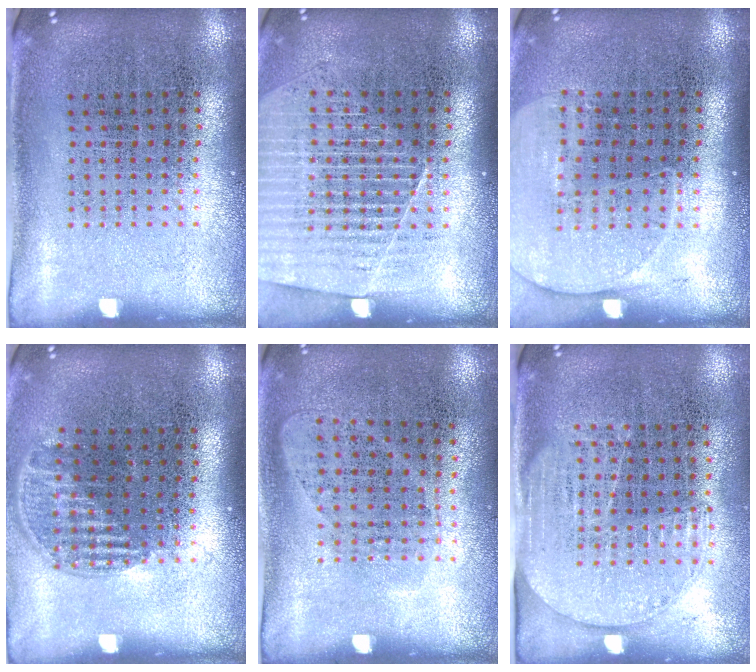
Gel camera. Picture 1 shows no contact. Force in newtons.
{"total": 1.3, "press": 1.3, "slide": 0.3}
{"total": 1.4, "press": 1.3, "slide": 0.6}
{"total": 1.1, "press": 1.0, "slide": 0.5}
{"total": 1.0, "press": 0.8, "slide": 0.5}
{"total": 1.5, "press": 1.2, "slide": 0.9}